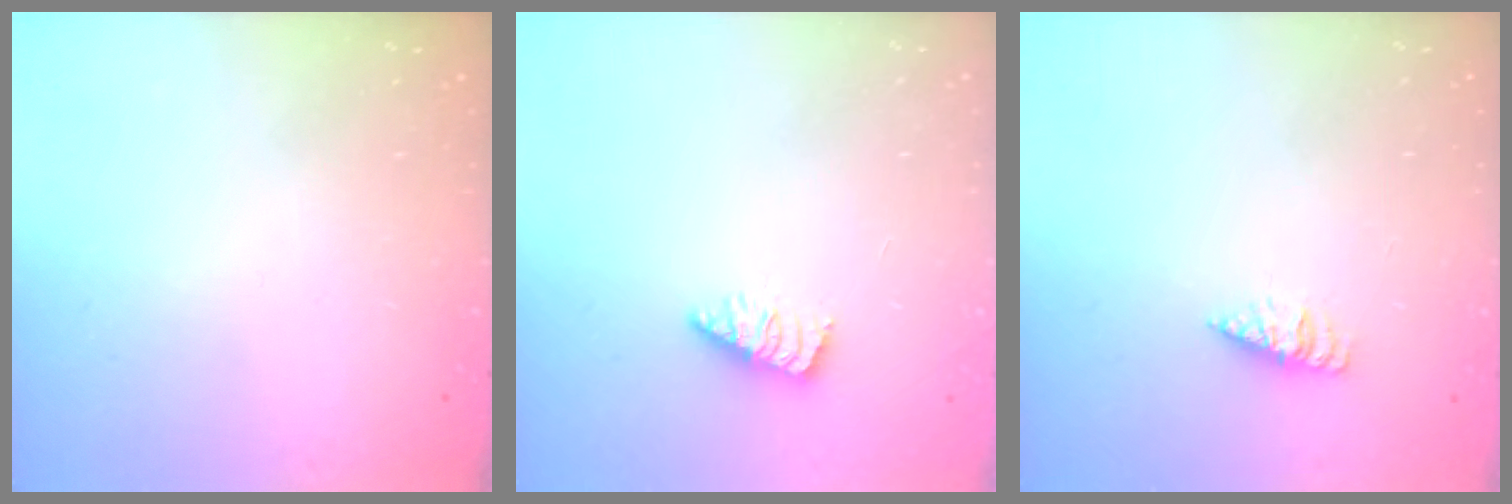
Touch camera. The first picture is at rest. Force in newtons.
{"total": 0.7, "press": 0.7, "slide": 0.2}
{"total": 2.6, "press": 2.6, "slide": 0.4}